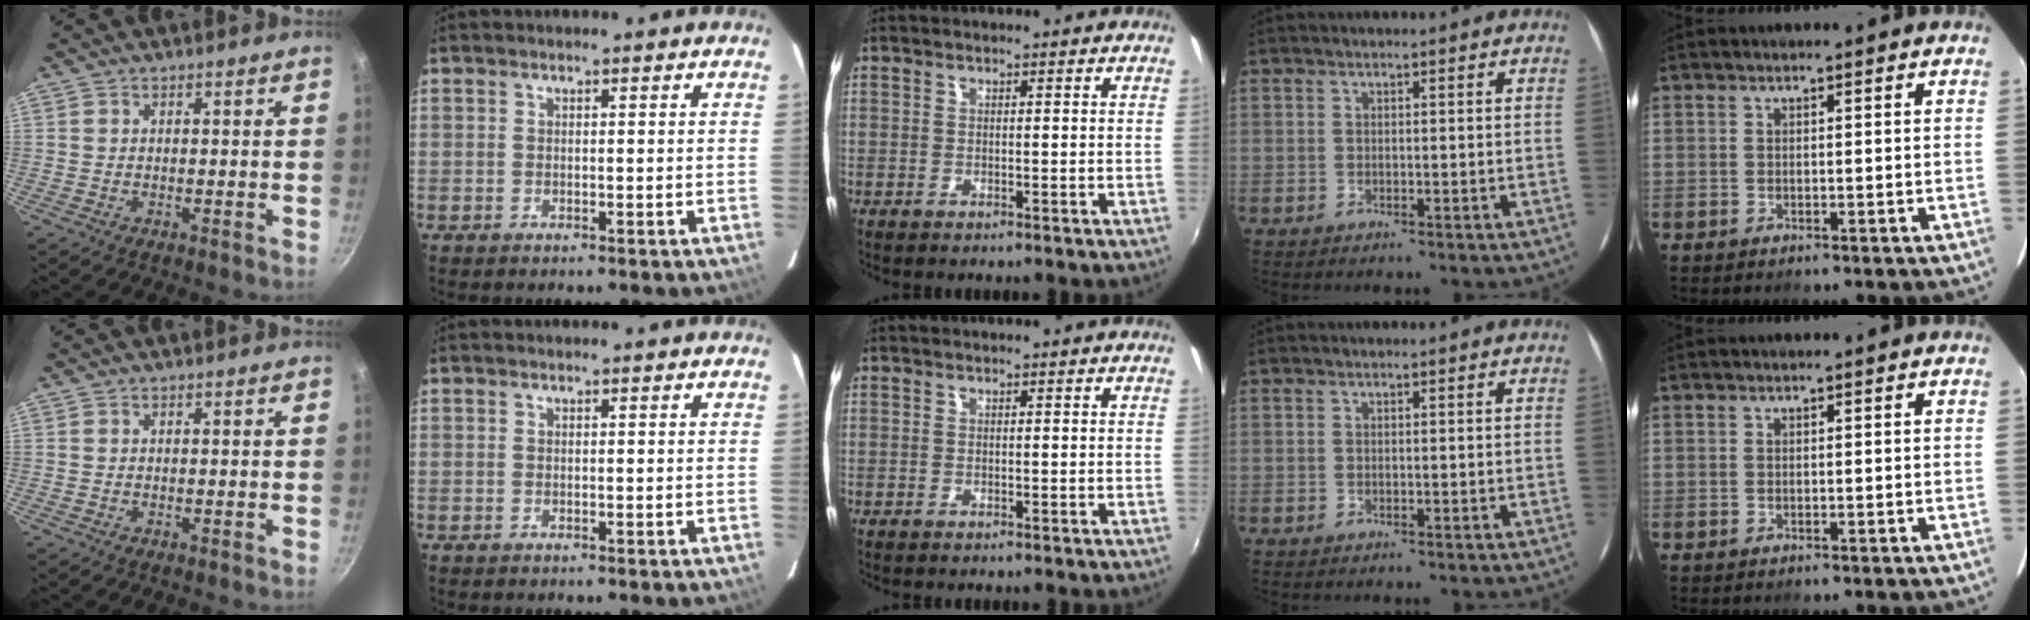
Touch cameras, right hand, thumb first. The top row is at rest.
{}